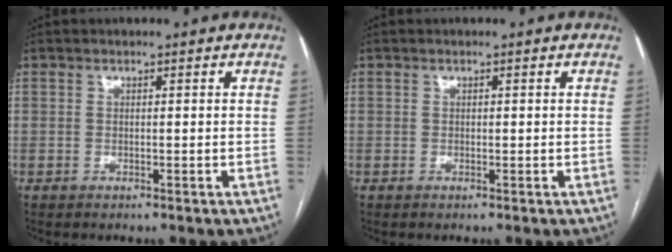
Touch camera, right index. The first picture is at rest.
{"total": 0.0}